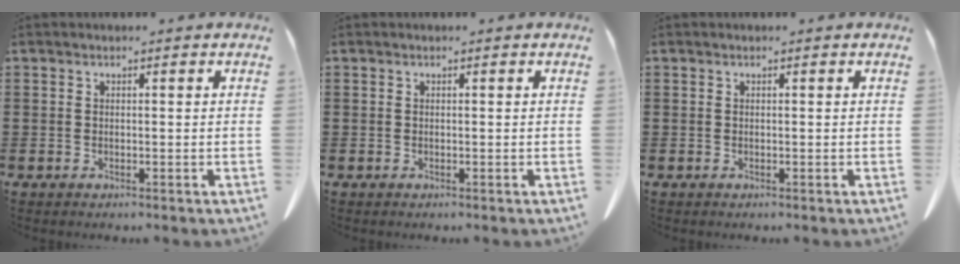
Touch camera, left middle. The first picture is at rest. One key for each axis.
{"total": 0.0}
{"total": 0.0}